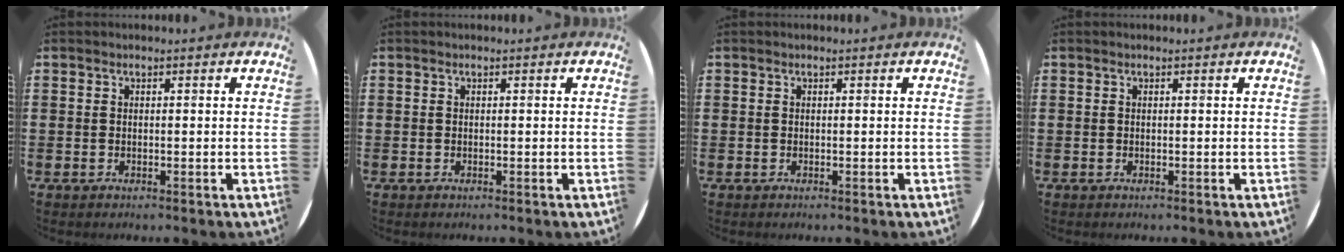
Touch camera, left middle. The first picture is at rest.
{"total": 0.0}
{"total": 0.0}
{"total": 0.0}